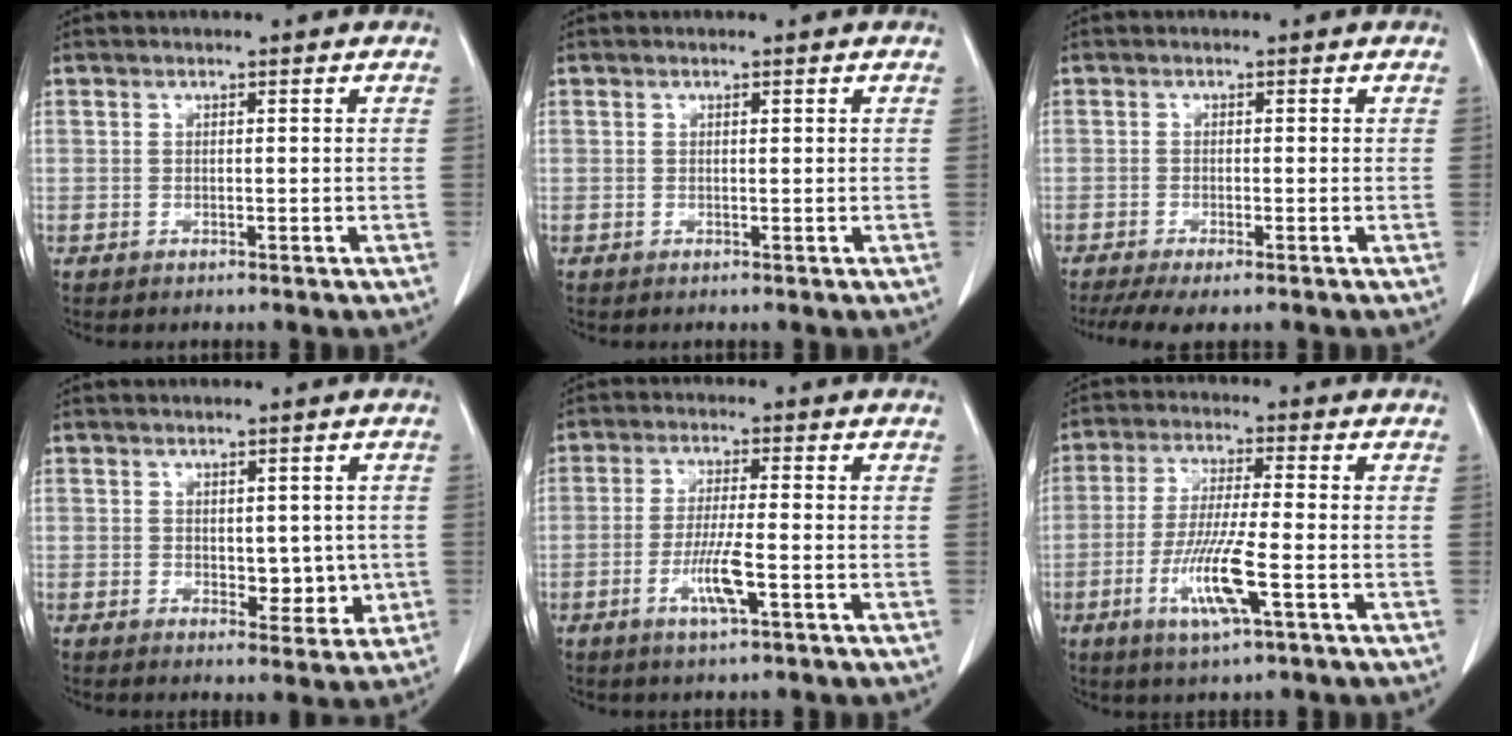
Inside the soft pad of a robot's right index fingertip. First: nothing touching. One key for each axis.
{"total": 0.0}
{"total": 5.4, "fx": -3.9, "fy": 1.0, "fz": 3.6, "tx": -0.057, "ty": -0.013, "tz": -0.064}
{"total": 4.8, "fx": -0.1, "fy": 2.7, "fz": 4.0, "tx": -0.044, "ty": -0.006, "tz": 0.008}
{"total": 5.8, "fx": -2.1, "fy": 0.3, "fz": 5.4, "tx": -0.106, "ty": -0.010, "tz": -0.040}
{"total": 9.5, "fx": -3.4, "fy": 0.4, "fz": 8.9, "tx": -0.179, "ty": -0.016, "tz": -0.065}